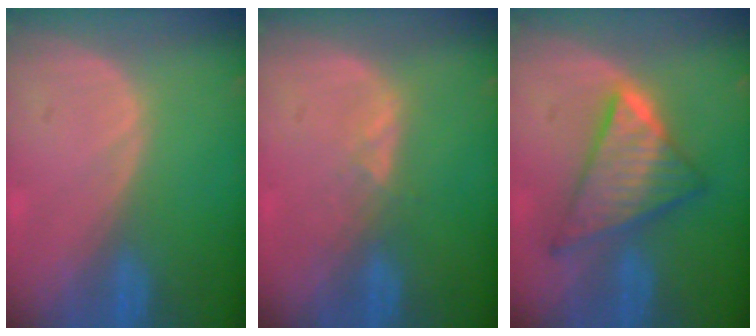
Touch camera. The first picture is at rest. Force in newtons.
{"total": 1.6, "press": 1.6, "slide": 0.3}
{"total": 8.9, "press": 8.9, "slide": 0.5}